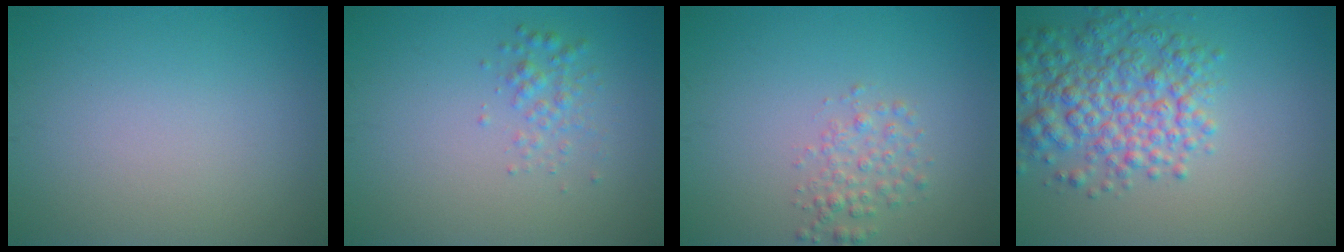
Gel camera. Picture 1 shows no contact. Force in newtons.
{"total": 1.7, "press": 1.7, "slide": 0.1}
{"total": 2.0, "press": 2.0, "slide": 0.1}
{"total": 6.2, "press": 6.2, "slide": 0.3}